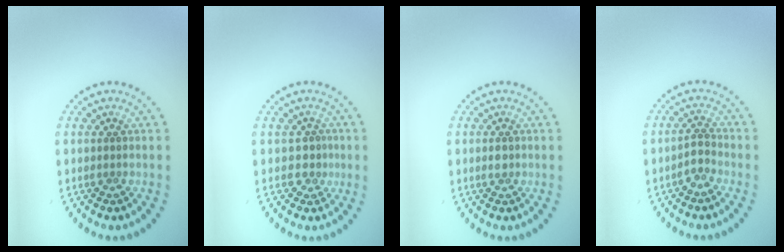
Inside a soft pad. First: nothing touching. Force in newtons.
{"total": 1.6, "press": 1.3, "slide": 0.9}
{"total": 1.0, "press": 1.0, "slide": 0.3}
{"total": 1.6, "press": 1.2, "slide": 1.1}